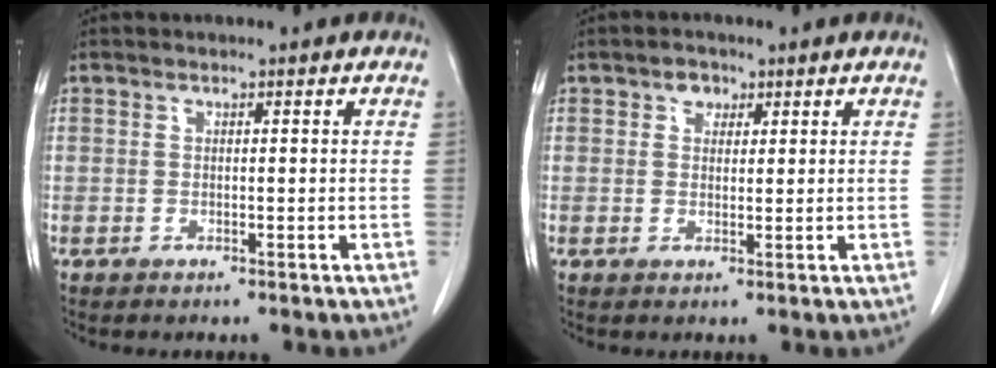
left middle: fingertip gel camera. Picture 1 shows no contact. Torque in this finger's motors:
{"motor_torque": [0.14, -0.10, -0.02, 0.00]}